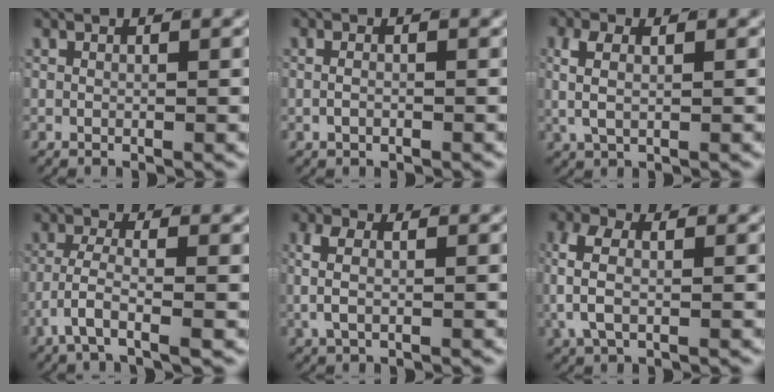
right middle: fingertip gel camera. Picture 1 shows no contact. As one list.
[{"total": 1.1, "force": [-0.5, 0.3, 0.9], "torque": [-0.017, -0.005, -0.005]}, {"total": 3.3, "force": [0.6, 2.0, 2.5], "torque": [-0.059, -0.002, 0.013]}, {"total": 3.9, "force": [-2.0, 0.8, 3.2], "torque": [-0.073, -0.012, -0.033]}, {"total": 3.1, "force": [0.1, 1.7, 2.6], "torque": [-0.055, -0.002, 0.000]}, {"total": 4.6, "force": [0.2, 2.7, 3.6], "torque": [-0.093, -0.007, 0.008]}]